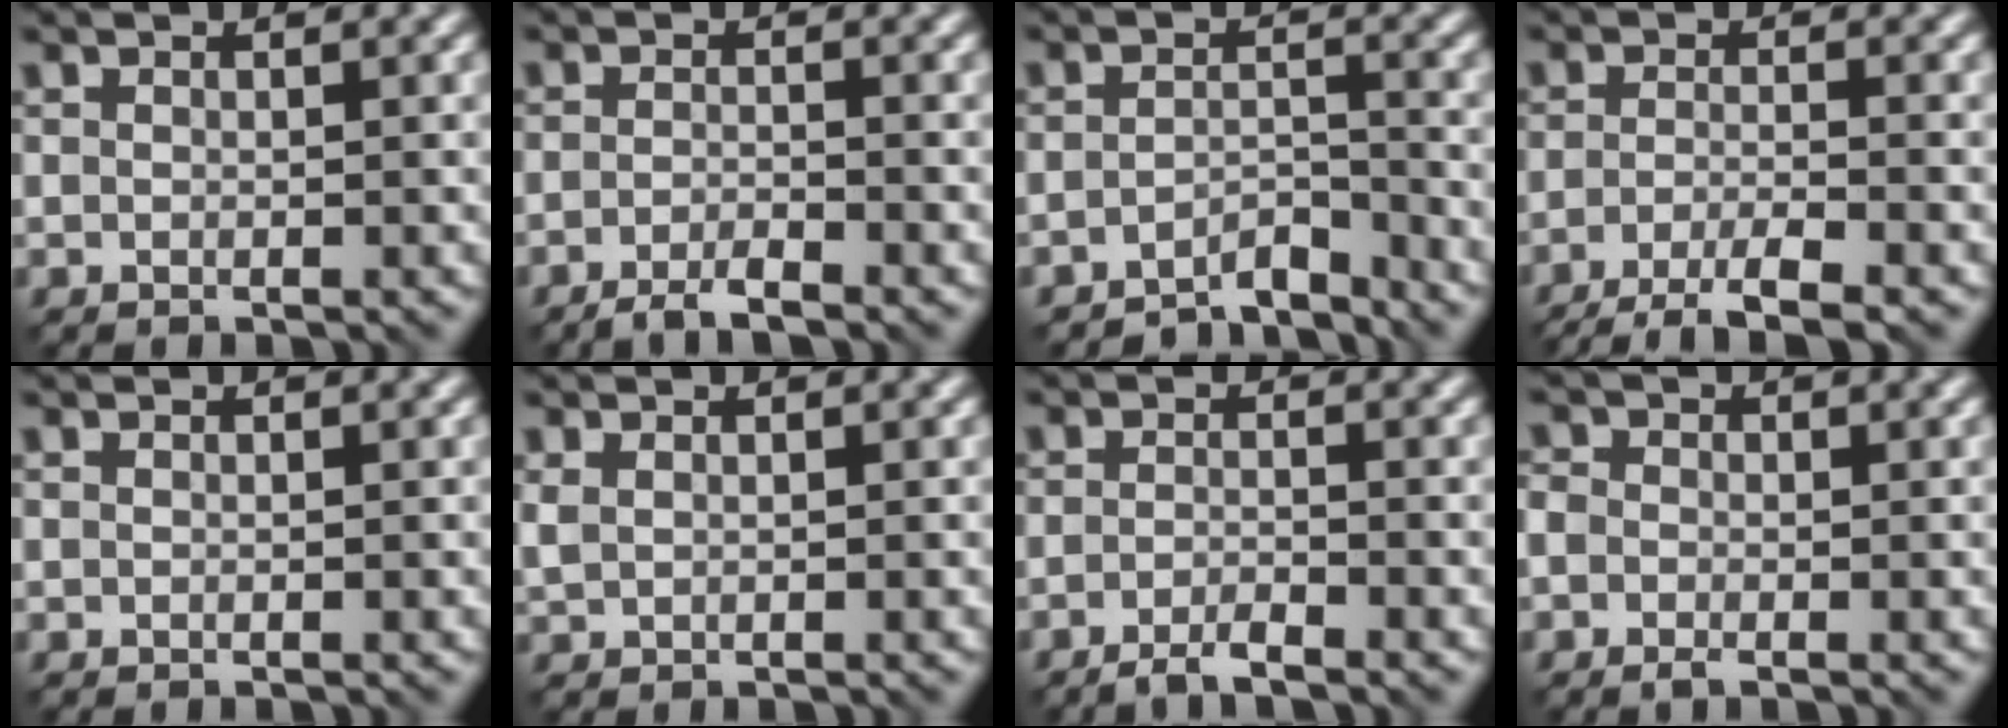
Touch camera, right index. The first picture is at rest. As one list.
[{"total": 2.4, "force": [-1.8, 0.5, 1.5], "torque": [-0.024, 0.000, -0.040]}, {"total": 3.7, "force": [-3.6, 0.7, 1.0], "torque": [-0.011, 0.004, -0.067]}, {"total": 5.0, "force": [-3.5, 1.1, 3.5], "torque": [-0.056, -0.003, -0.068]}, {"total": 0.0}, {"total": 1.0, "force": [0.5, 0.6, 0.7], "torque": [-0.019, 0.001, 0.014]}, {"total": 2.1, "force": [-1.6, 0.4, 1.3], "torque": [-0.021, 0.001, -0.036]}, {"total": 1.7, "force": [-0.8, 1.2, 0.8], "torque": [-0.013, -0.004, -0.019]}]